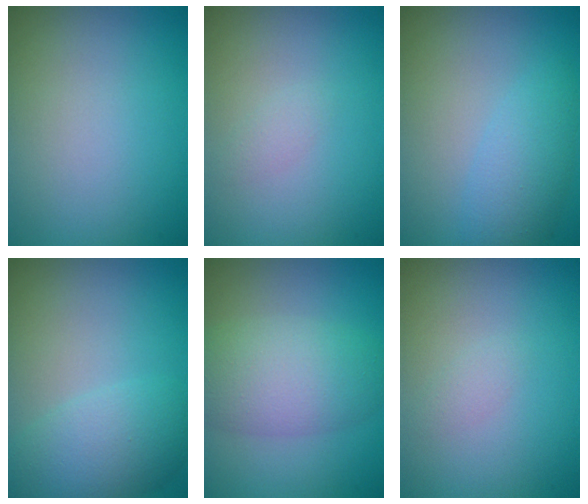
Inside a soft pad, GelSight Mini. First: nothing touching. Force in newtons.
{"total": 0.7, "press": 0.7, "slide": 0.1}
{"total": 3.2, "press": 3.1, "slide": 0.2}
{"total": 4.8, "press": 4.8, "slide": 0.2}
{"total": 5.8, "press": 5.8, "slide": 0.3}
{"total": 0.7, "press": 0.7, "slide": 0.1}